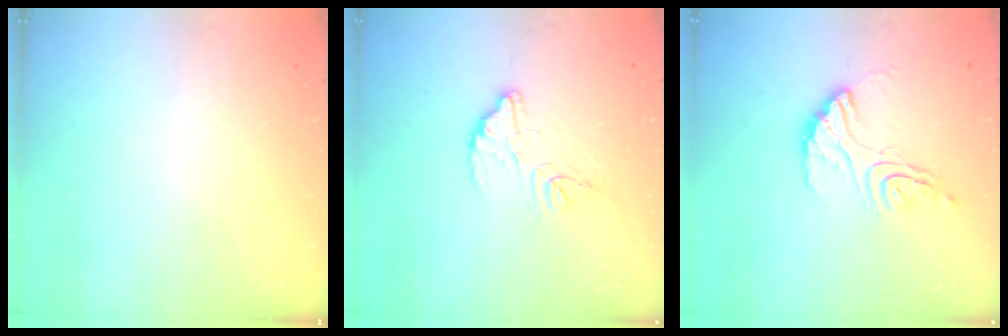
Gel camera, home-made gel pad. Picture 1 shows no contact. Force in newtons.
{"total": 11.5, "press": 11.4, "slide": 0.9}
{"total": 13.1, "press": 13.1, "slide": 1.0}